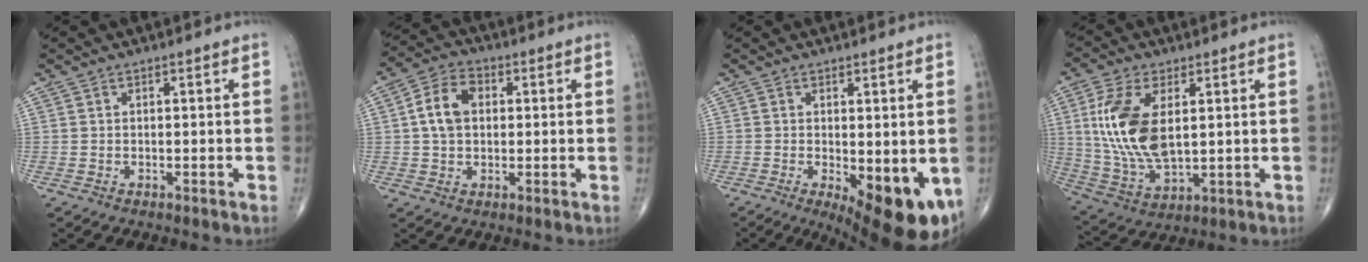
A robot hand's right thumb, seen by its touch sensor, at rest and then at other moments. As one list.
[{"total": 8.2, "force": [1.1, 5.7, 5.8], "torque": [-0.101, 0.018, 0.015]}, {"total": 13.4, "force": [-3.8, 4.8, 11.9], "torque": [-0.140, -0.025, -0.038]}, {"total": 15.1, "force": [2.9, 7.8, 12.6], "torque": [-0.257, -0.013, 0.067]}]